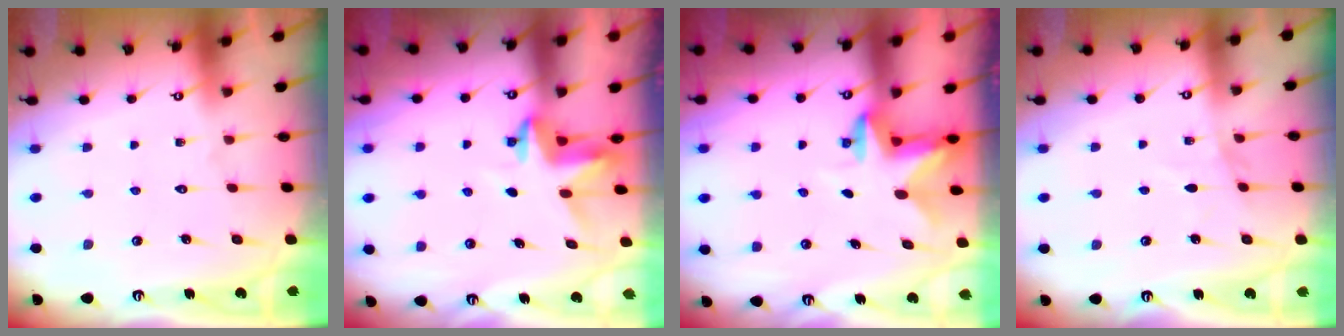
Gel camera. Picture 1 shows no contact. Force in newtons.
{"total": 3.5, "press": 3.5, "slide": 0.3}
{"total": 2.6, "press": 2.6, "slide": 0.6}
{"total": 4.4, "press": 4.4, "slide": 0.5}